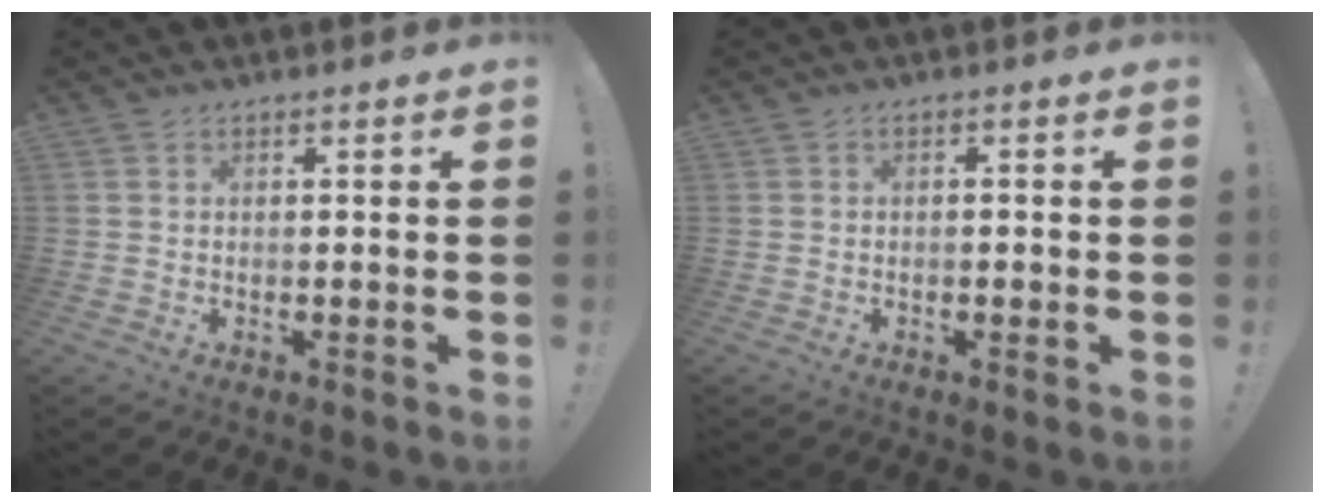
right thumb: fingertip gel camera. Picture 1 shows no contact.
{"total": 1.3, "force": [-0.4, 0.4, 1.1], "torque": [-0.010, 0.001, -0.008]}